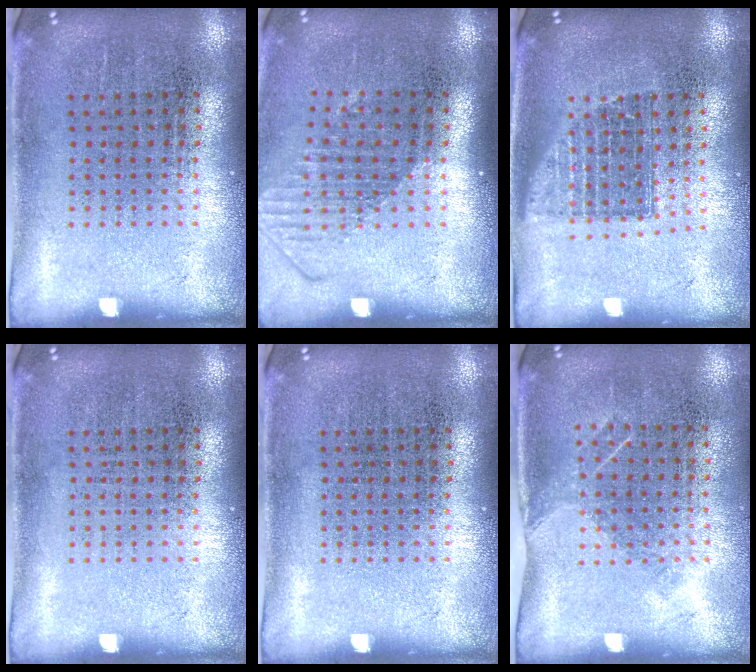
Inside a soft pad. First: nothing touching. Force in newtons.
{"total": 1.6, "press": 1.2, "slide": 1.0}
{"total": 1.5, "press": 1.2, "slide": 0.9}
{"total": 0.0}
{"total": 0.0}
{"total": 1.1, "press": 0.8, "slide": 0.6}